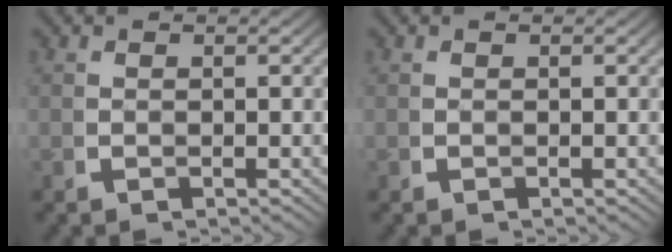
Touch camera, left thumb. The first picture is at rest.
{"total": 0.0}